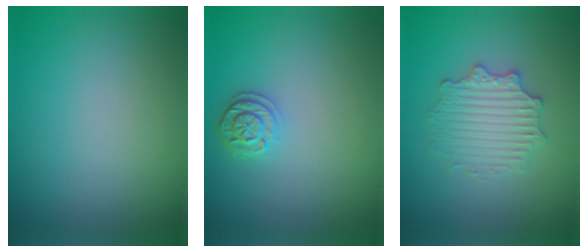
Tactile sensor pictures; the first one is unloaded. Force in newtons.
{"total": 2.0, "press": 1.9, "slide": 0.5}
{"total": 3.0, "press": 2.9, "slide": 0.4}